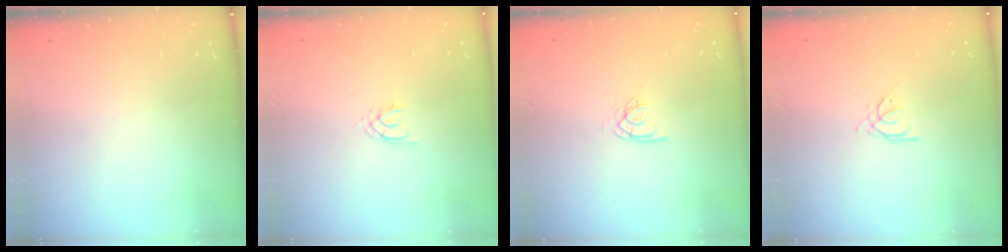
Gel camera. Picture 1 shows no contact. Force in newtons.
{"total": 1.3, "press": 1.2, "slide": 0.3}
{"total": 2.6, "press": 2.6, "slide": 0.1}
{"total": 1.2, "press": 1.1, "slide": 0.4}